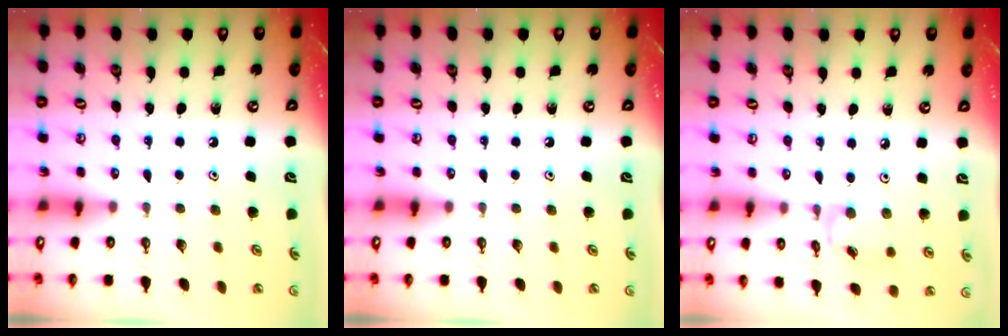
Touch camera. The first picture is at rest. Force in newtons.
{"total": 0.0}
{"total": 4.5, "press": 4.5, "slide": 0.3}